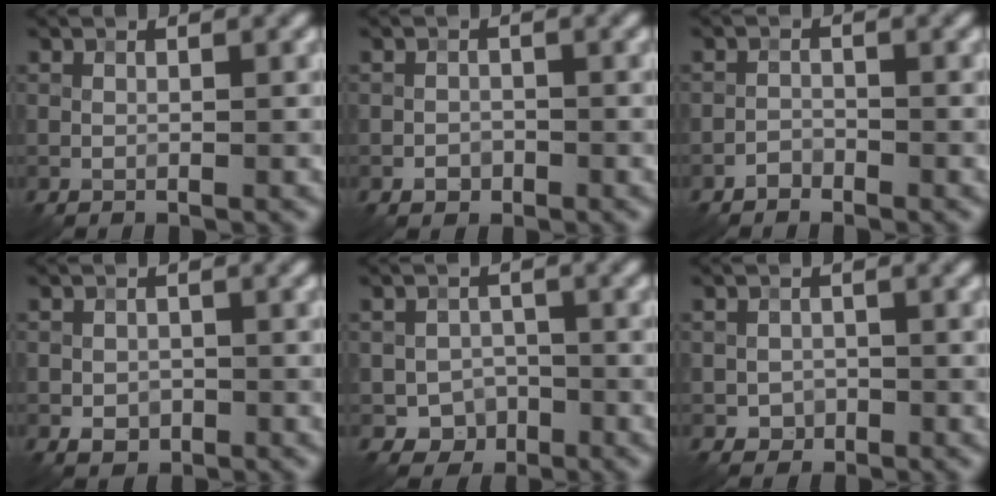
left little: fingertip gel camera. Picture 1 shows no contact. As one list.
[{"total": 1.1, "force": [-0.6, 0.9, 0.3], "torque": [0.002, 0.000, -0.012]}, {"total": 1.1, "force": [-0.9, 0.5, 0.1], "torque": [0.004, 0.004, -0.019]}, {"total": 1.7, "force": [-0.6, 1.4, 0.8], "torque": [-0.012, -0.004, -0.012]}, {"total": 2.6, "force": [-1.1, 2.2, 0.7], "torque": [0.000, 0.000, -0.020]}, {"total": 1.4, "force": [-0.5, 1.3, 0.3], "torque": [0.003, -0.001, -0.011]}]